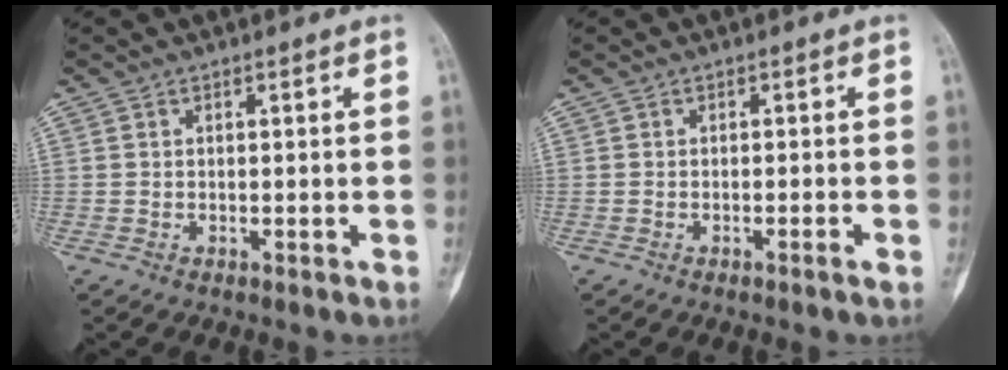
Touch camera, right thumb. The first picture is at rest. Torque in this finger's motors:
{"motor_torque": [-0.29, -0.03, -0.12, 0.24, -0.10]}